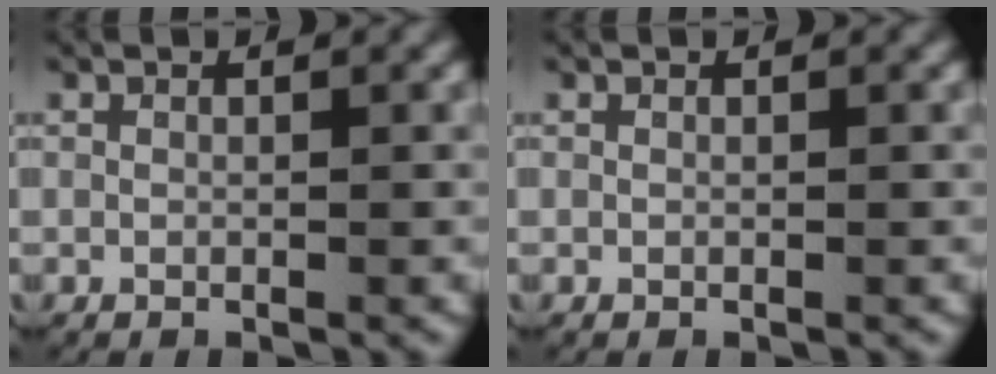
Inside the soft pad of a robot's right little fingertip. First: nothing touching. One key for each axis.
{"total": 0.0}